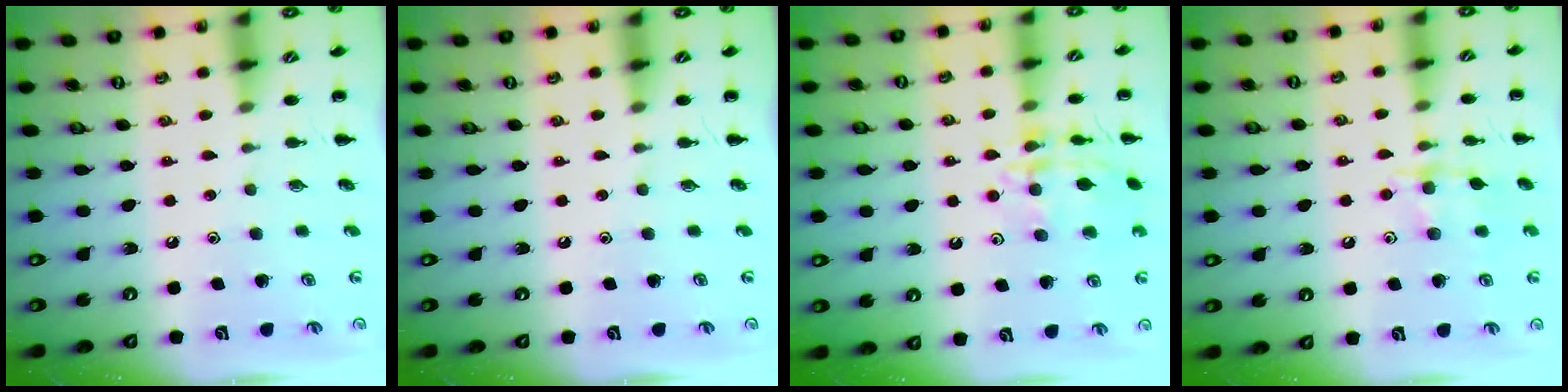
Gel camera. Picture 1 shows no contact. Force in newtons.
{"total": 0.0}
{"total": 14.6, "press": 14.6, "slide": 0.9}
{"total": 10.4, "press": 10.4, "slide": 0.5}